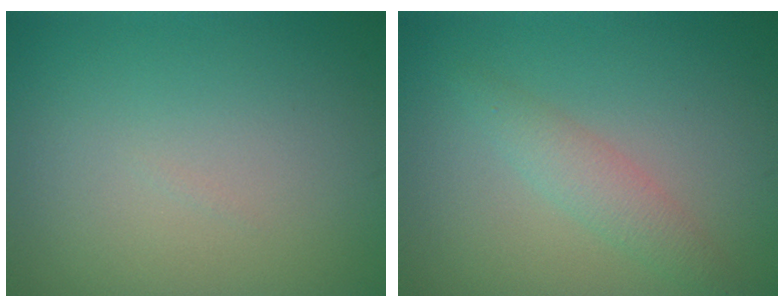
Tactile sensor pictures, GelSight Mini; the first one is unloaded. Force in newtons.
{"total": 2.2, "press": 2.2, "slide": 0.2}